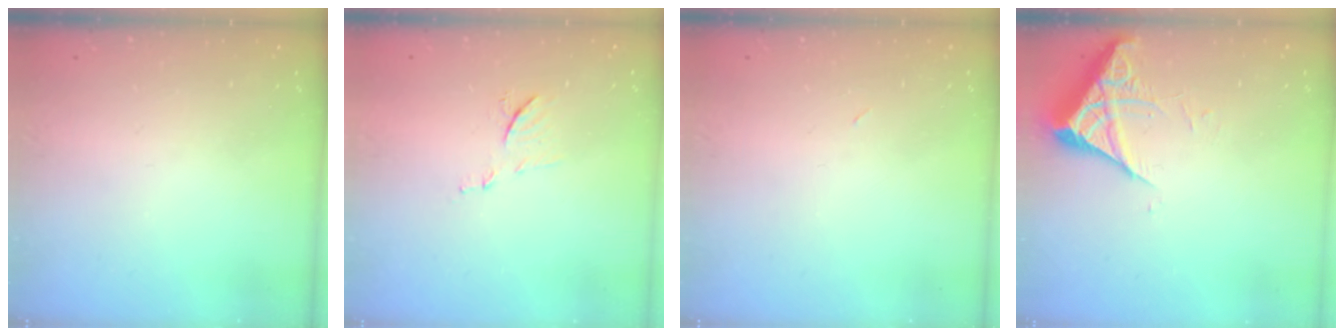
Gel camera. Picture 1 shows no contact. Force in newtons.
{"total": 7.2, "press": 7.1, "slide": 0.5}
{"total": 2.9, "press": 2.9, "slide": 0.7}
{"total": 5.4, "press": 5.3, "slide": 0.6}